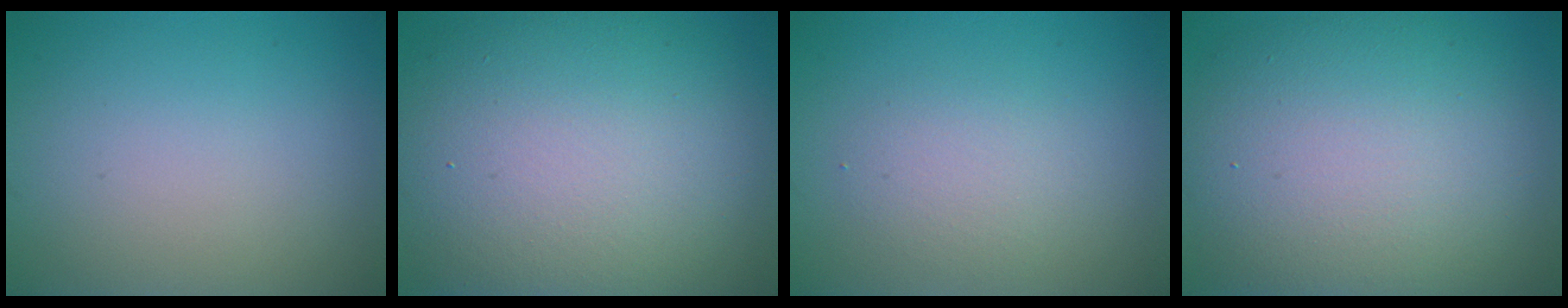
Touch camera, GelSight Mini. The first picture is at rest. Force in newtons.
{"total": 14.9, "press": 14.8, "slide": 0.9}
{"total": 2.3, "press": 2.3, "slide": 0.1}
{"total": 12.8, "press": 12.8, "slide": 0.7}